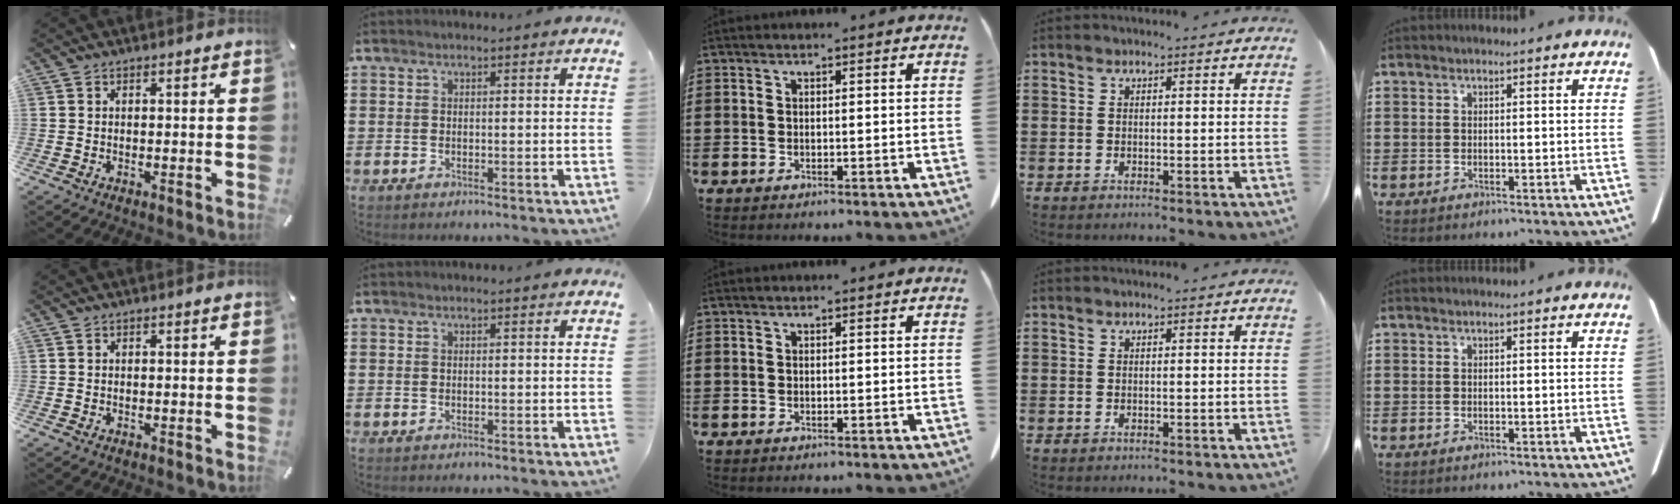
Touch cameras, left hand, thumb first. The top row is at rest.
{}